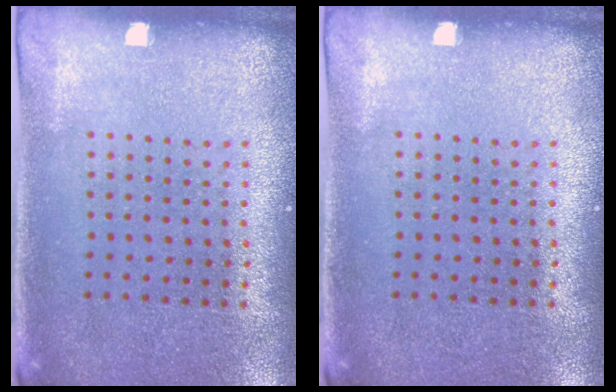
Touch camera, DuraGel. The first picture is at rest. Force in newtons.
{"total": 0.0}